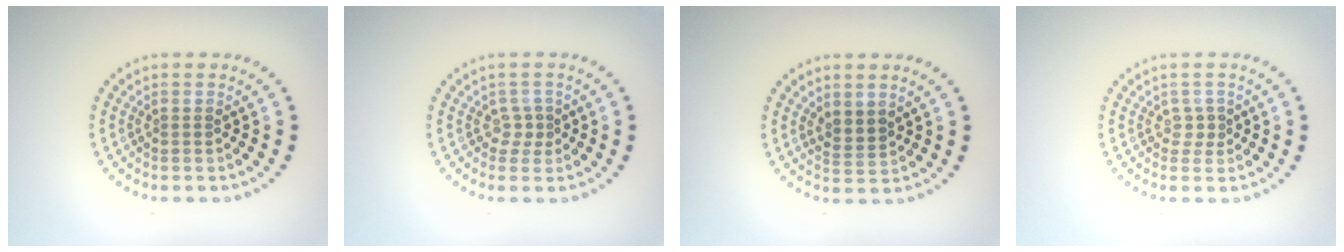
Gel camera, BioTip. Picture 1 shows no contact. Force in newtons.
{"total": 1.2, "press": 0.9, "slide": 0.8}
{"total": 1.9, "press": 1.4, "slide": 1.2}
{"total": 1.0, "press": 0.8, "slide": 0.5}